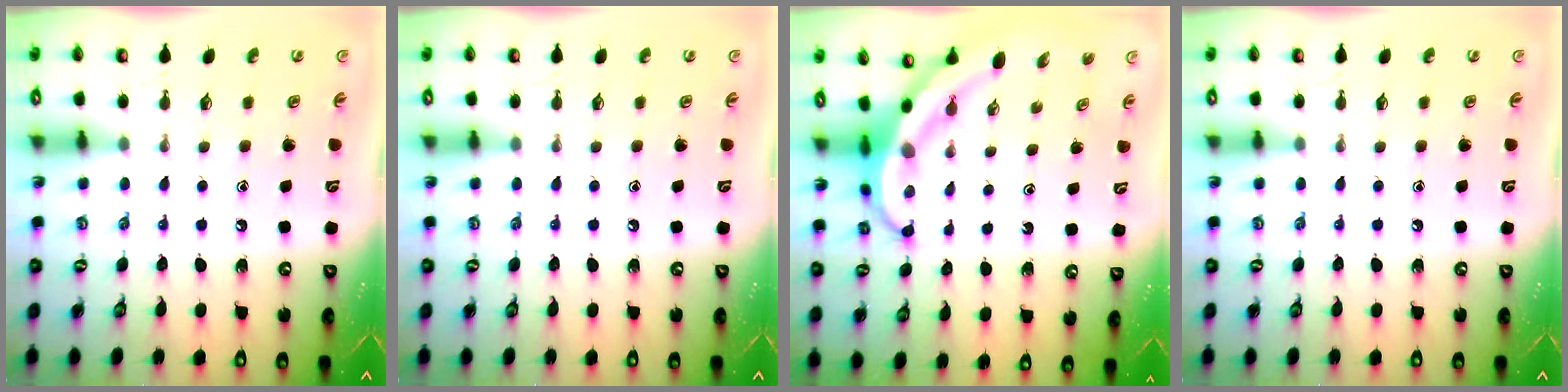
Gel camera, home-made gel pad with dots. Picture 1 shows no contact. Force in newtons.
{"total": 0.0}
{"total": 6.3, "press": 6.1, "slide": 1.4}
{"total": 0.0}